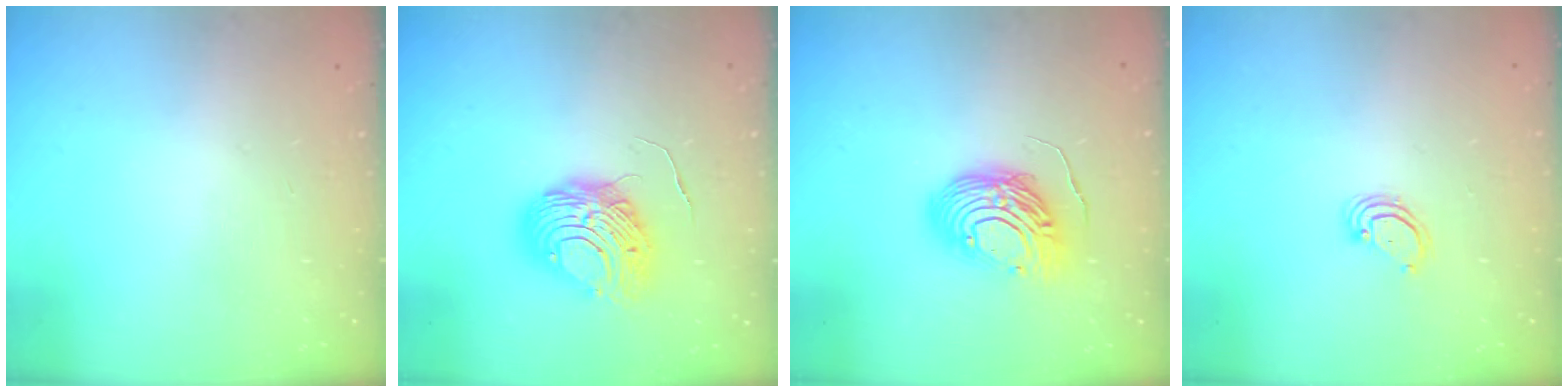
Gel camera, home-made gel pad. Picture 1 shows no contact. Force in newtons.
{"total": 9.7, "press": 9.6, "slide": 1.1}
{"total": 12.6, "press": 12.5, "slide": 1.1}
{"total": 3.1, "press": 3.0, "slide": 0.3}